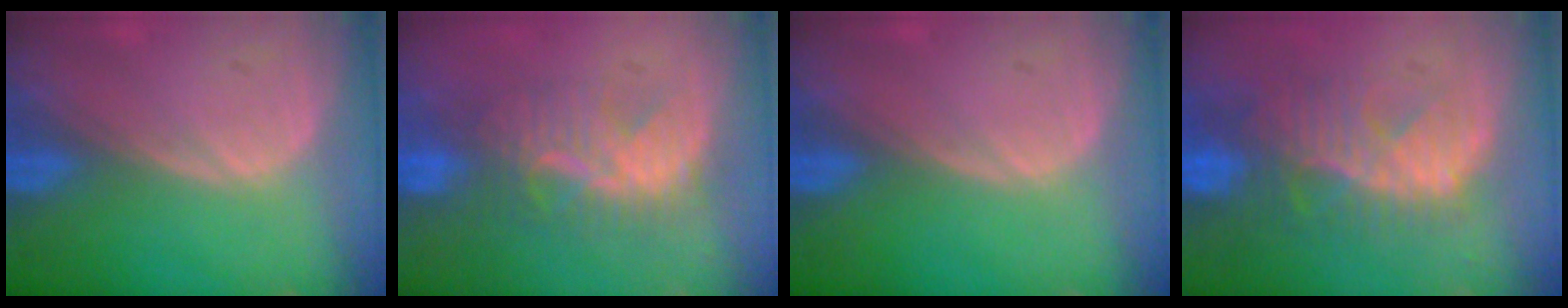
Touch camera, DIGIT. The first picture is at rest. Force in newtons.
{"total": 7.8, "press": 7.5, "slide": 2.0}
{"total": 0.0}
{"total": 9.8, "press": 9.0, "slide": 3.9}